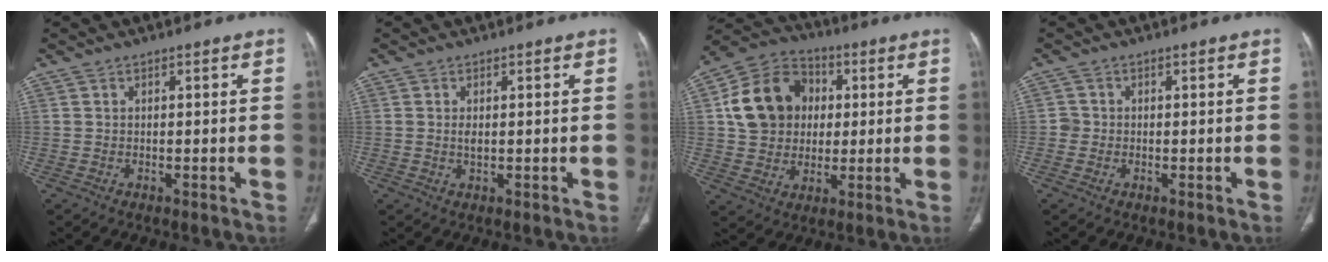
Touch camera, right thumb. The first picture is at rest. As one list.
[{"total": 1.4, "force": [0.2, 0.7, 1.2], "torque": [-0.024, -0.002, 0.007]}, {"total": 15.5, "force": [2.5, 12.8, 8.4], "torque": [-0.130, 0.017, 0.041]}, {"total": 1.5, "force": [-0.3, 1.4, 0.2], "torque": [0.005, 0.006, -0.008]}]